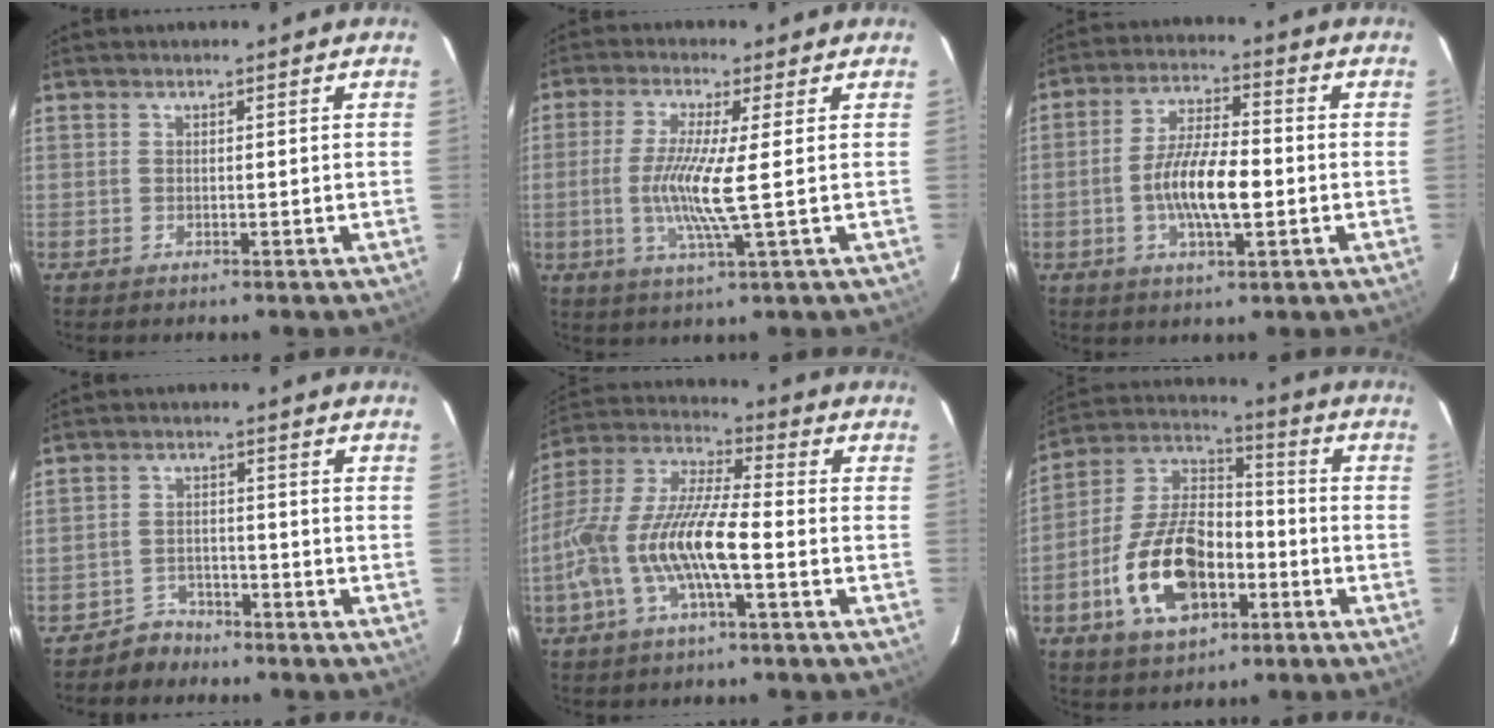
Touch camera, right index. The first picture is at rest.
{"total": 8.8, "force": [-0.5, -0.6, 8.8], "torque": [-0.180, -0.013, -0.012]}
{"total": 10.2, "force": [-2.1, 3.0, 9.5], "torque": [-0.183, 0.003, -0.038]}
{"total": 4.0, "force": [-3.3, 2.2, -0.3], "torque": [-0.004, 0.016, -0.059]}
{"total": 16.0, "force": [-4.7, 3.6, 14.9], "torque": [-0.298, -0.006, -0.093]}
{"total": 17.7, "force": [-6.5, 9.9, 13.1], "torque": [-0.271, 0.014, -0.109]}